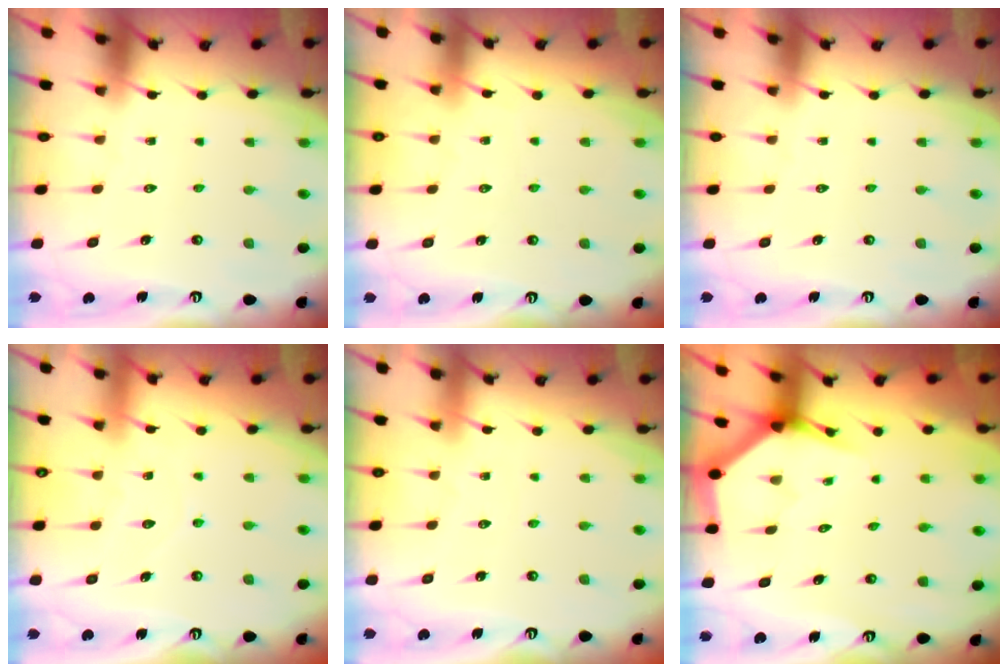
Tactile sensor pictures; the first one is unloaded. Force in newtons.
{"total": 2.3, "press": 2.3, "slide": 0.3}
{"total": 0.0}
{"total": 5.5, "press": 5.5, "slide": 0.4}
{"total": 1.8, "press": 1.7, "slide": 0.2}
{"total": 4.0, "press": 4.0, "slide": 0.5}